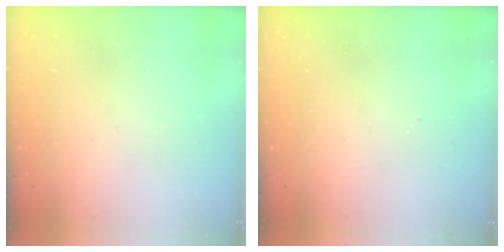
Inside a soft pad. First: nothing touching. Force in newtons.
{"total": 3.3, "press": 3.3, "slide": 0.4}